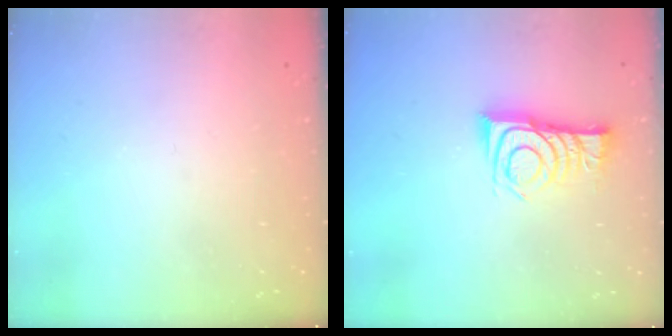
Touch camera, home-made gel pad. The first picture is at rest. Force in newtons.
{"total": 9.9, "press": 9.9, "slide": 0.4}